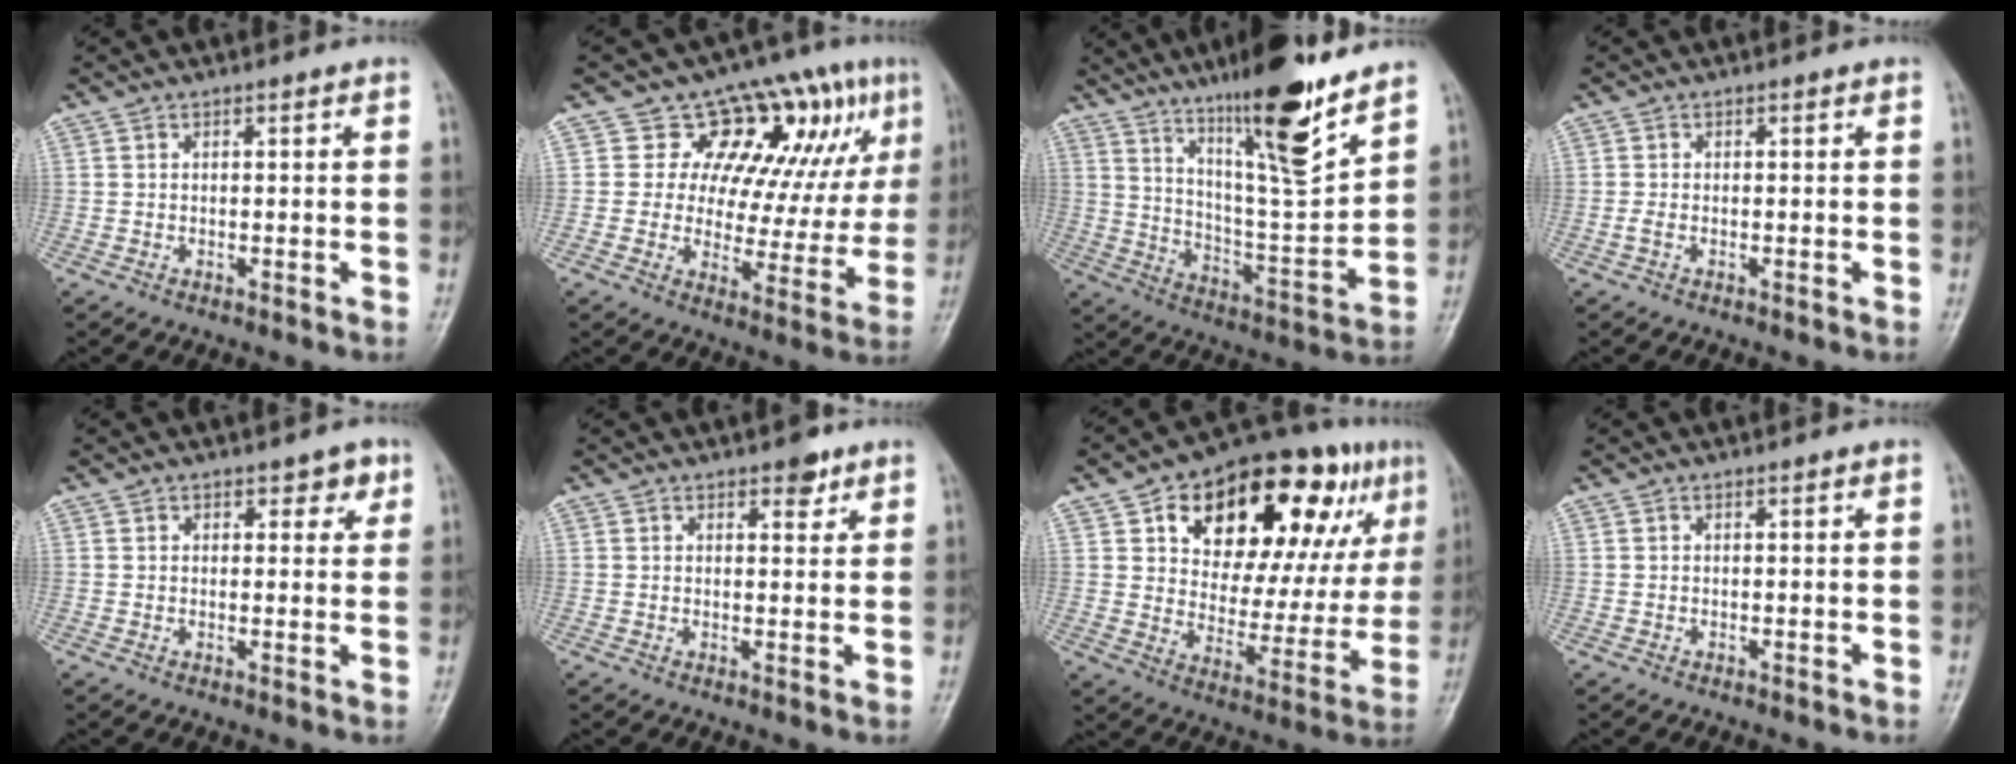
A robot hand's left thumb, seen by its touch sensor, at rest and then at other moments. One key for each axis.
{"total": 14.1, "fx": 6.3, "fy": 8.6, "fz": 9.2, "tx": -0.063, "ty": -0.014, "tz": 0.080}
{"total": 18.6, "fx": 12.8, "fy": 2.8, "fz": 13.3, "tx": -0.194, "ty": -0.081, "tz": 0.217}
{"total": 0.7, "fx": -0.2, "fy": 0.4, "fz": 0.6, "tx": -0.019, "ty": -0.003, "tz": -0.006}
{"total": 3.3, "fx": 1.8, "fy": 2.2, "fz": 1.6, "tx": 0.010, "ty": -0.007, "tz": 0.020}
{"total": 3.0, "fx": 2.0, "fy": 1.6, "fz": 1.6, "tx": -0.005, "ty": -0.009, "tz": 0.026}
{"total": 27.5, "fx": 12.3, "fy": 13.7, "fz": 20.5, "tx": -0.253, "ty": 0.002, "tz": 0.188}
{"total": 0.0}